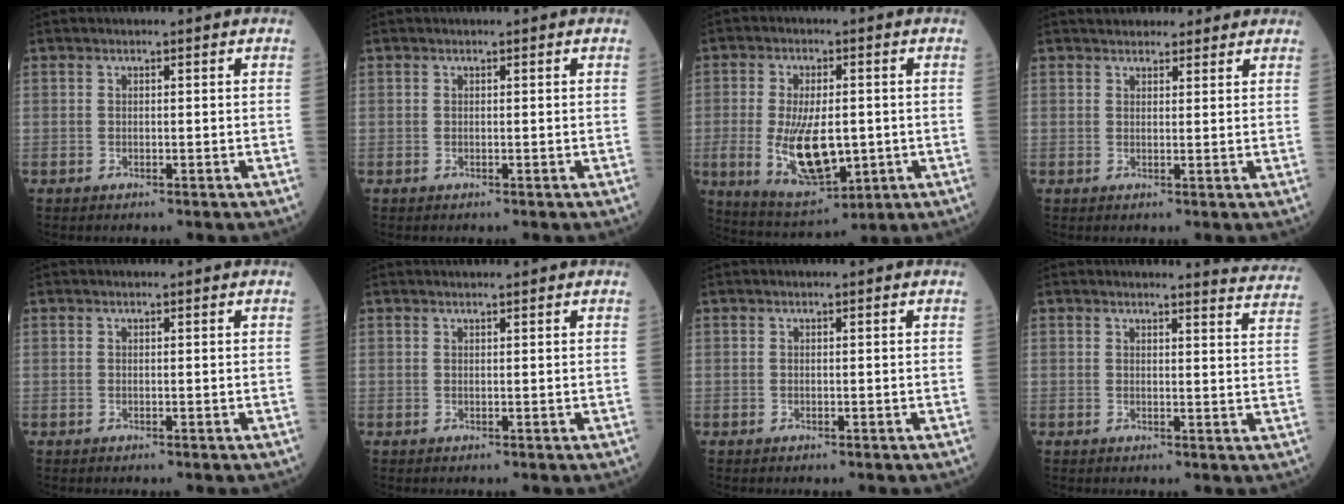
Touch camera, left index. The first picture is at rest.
{"total": 0.0}
{"total": 11.6, "force": [-1.6, 4.9, 10.4], "torque": [-0.198, -0.017, -0.011]}
{"total": 7.1, "force": [6.2, 2.7, 2.3], "torque": [-0.015, 0.027, 0.079]}
{"total": 0.0}
{"total": 1.7, "force": [1.6, -0.1, 0.5], "torque": [-0.005, 0.016, 0.027]}
{"total": 0.0}
{"total": 6.6, "force": [6.5, -0.3, 0.1], "torque": [-0.003, -0.051, 0.050]}